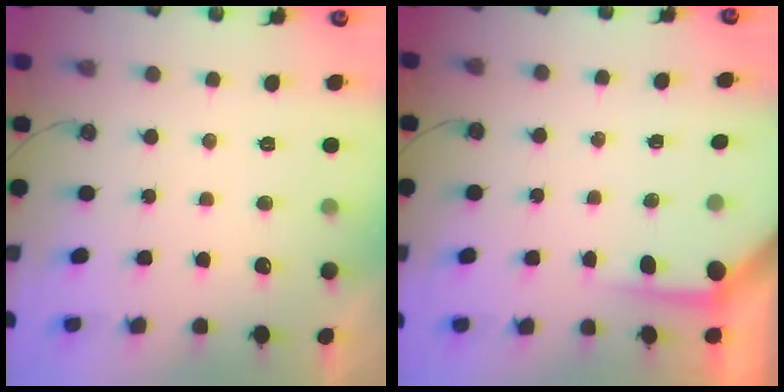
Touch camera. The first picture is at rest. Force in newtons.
{"total": 3.5, "press": 3.5, "slide": 0.3}